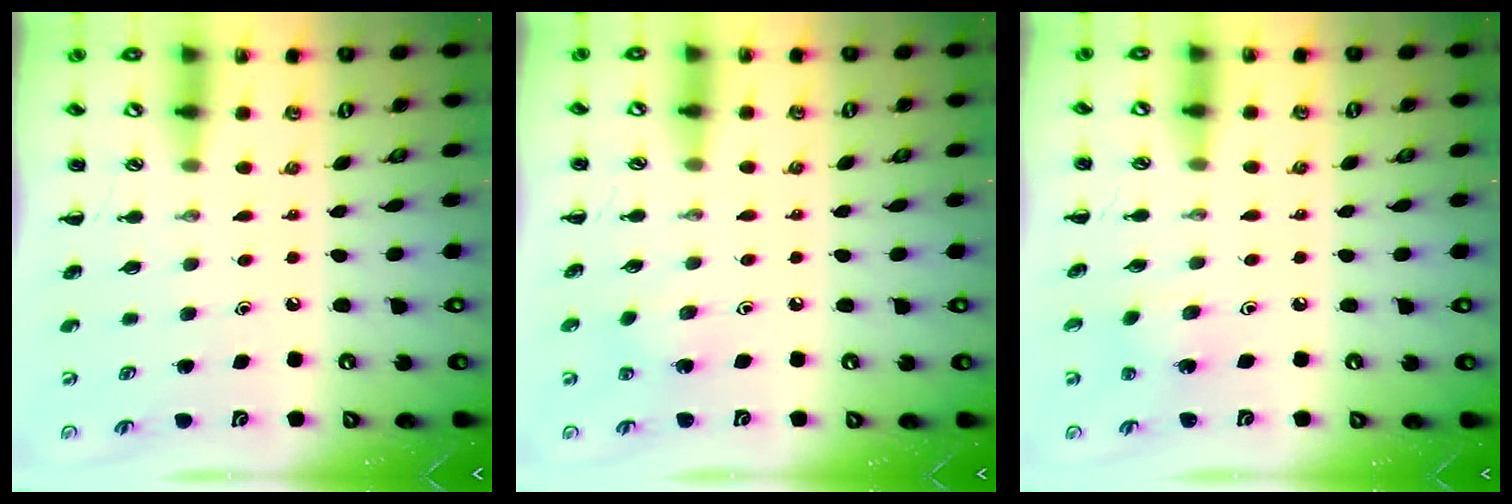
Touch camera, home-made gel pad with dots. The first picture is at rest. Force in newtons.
{"total": 3.4, "press": 3.2, "slide": 1.0}
{"total": 1.8, "press": 1.6, "slide": 0.7}